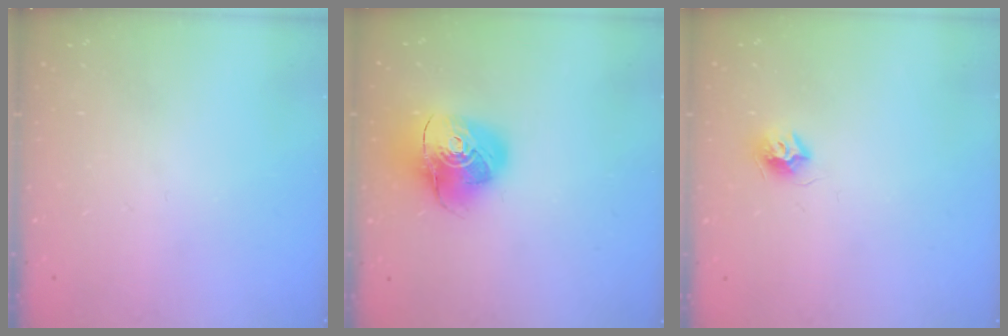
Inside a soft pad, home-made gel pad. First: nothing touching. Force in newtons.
{"total": 13.7, "press": 13.6, "slide": 1.6}
{"total": 7.4, "press": 7.4, "slide": 0.0}